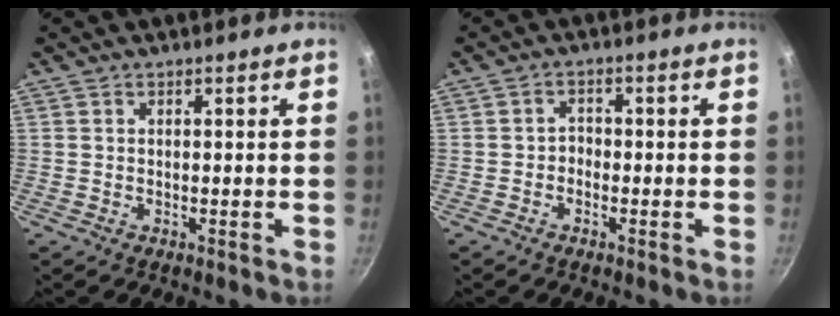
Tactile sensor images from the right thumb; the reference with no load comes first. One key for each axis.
{"total": 1.9, "fx": -0.8, "fy": 1.5, "fz": 0.9, "tx": -0.002, "ty": 0.013, "tz": -0.018}